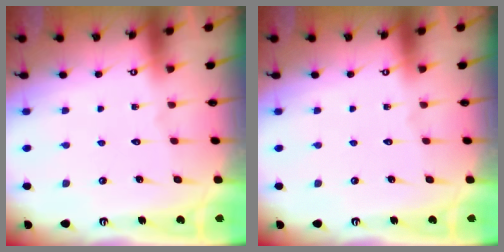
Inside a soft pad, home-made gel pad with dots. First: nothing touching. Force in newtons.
{"total": 0.0}